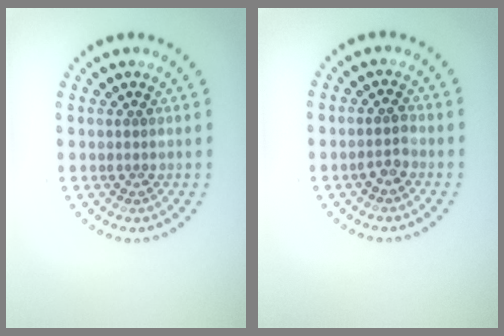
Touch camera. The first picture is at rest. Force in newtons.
{"total": 1.3, "press": 1.2, "slide": 0.6}